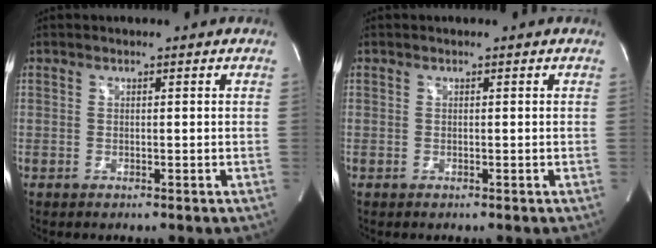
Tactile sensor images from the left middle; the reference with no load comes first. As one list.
[{"total": 0.0}]